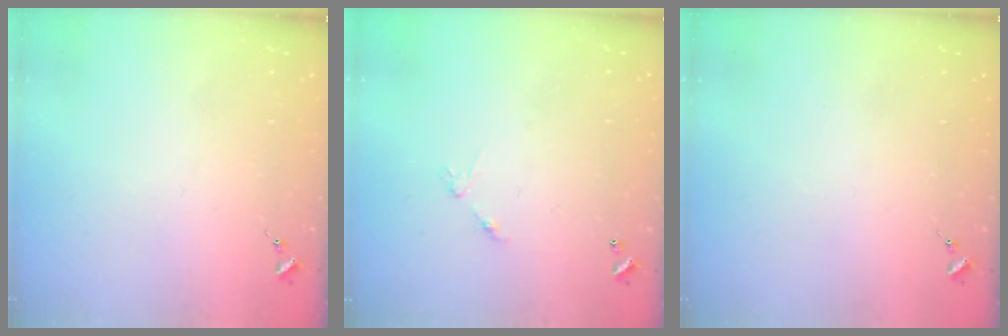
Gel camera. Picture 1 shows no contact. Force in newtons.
{"total": 5.9, "press": 5.9, "slide": 0.4}
{"total": 0.0}